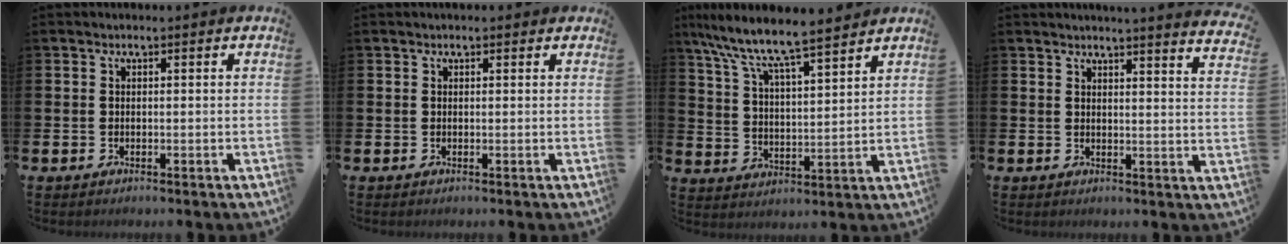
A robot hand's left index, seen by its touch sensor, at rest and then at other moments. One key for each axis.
{"total": 0.5, "fx": 0.4, "fy": 0.3, "fz": 0.2, "tx": 0.010, "ty": -0.002, "tz": 0.004}
{"total": 8.2, "fx": 7.7, "fy": 0.6, "fz": 2.9, "tx": -0.090, "ty": -0.054, "tz": 0.132}
{"total": 3.4, "fx": 3.3, "fy": -0.7, "fz": 0.2, "tx": 0.003, "ty": -0.030, "tz": 0.055}